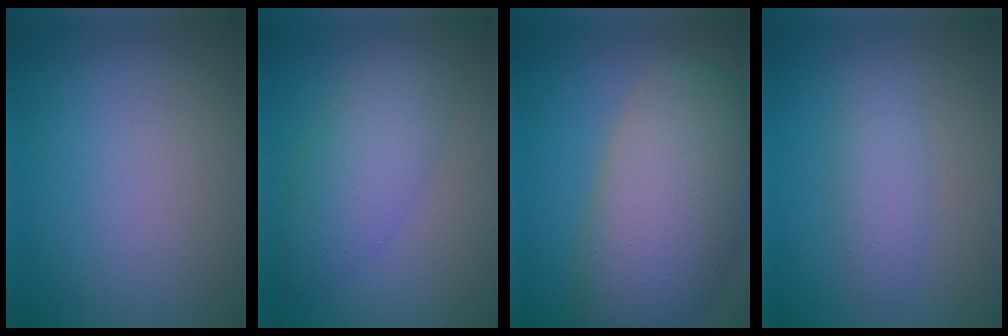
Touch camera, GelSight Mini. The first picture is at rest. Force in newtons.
{"total": 4.9, "press": 4.9, "slide": 0.1}
{"total": 11.1, "press": 11.0, "slide": 0.4}
{"total": 2.3, "press": 2.3, "slide": 0.1}